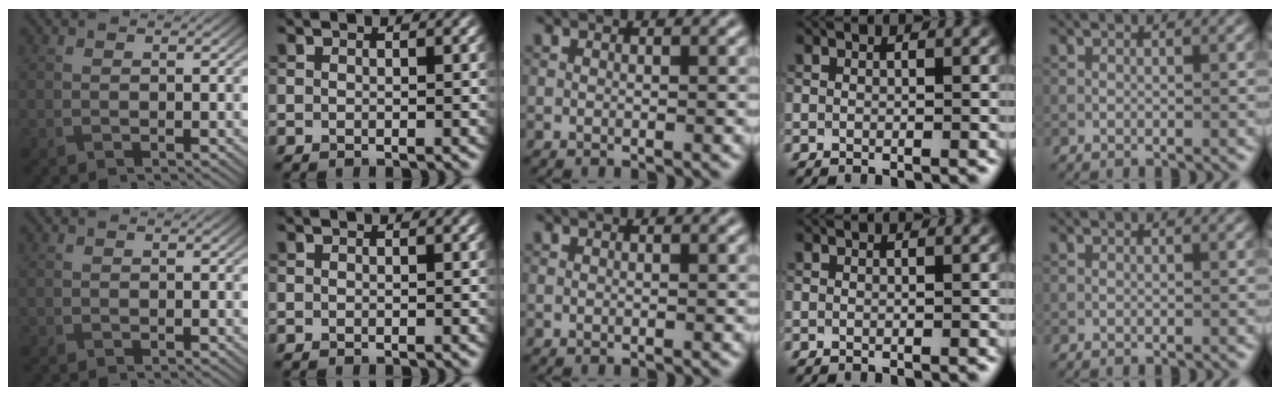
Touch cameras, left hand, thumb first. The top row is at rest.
{}